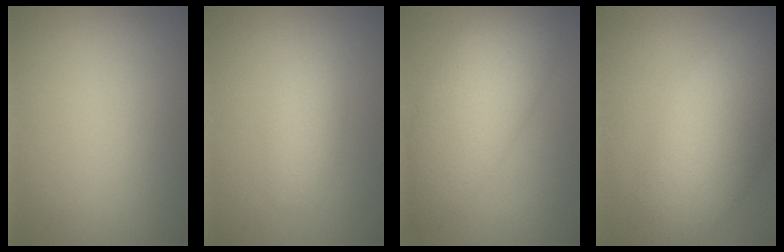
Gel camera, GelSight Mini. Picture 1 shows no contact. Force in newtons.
{"total": 2.2, "press": 2.2, "slide": 0.0}
{"total": 7.3, "press": 7.3, "slide": 0.2}
{"total": 8.6, "press": 8.6, "slide": 0.5}